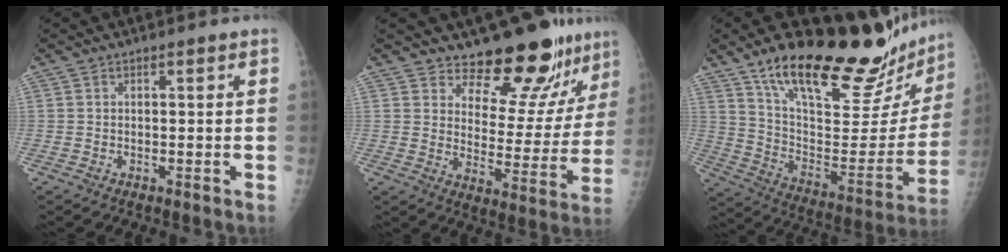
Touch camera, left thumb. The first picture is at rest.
{"total": 15.0, "force": [13.0, 5.3, 5.3], "torque": [-0.020, -0.112, 0.175]}
{"total": 30.7, "force": [24.2, 9.2, 16.5], "torque": [-0.218, -0.107, 0.362]}